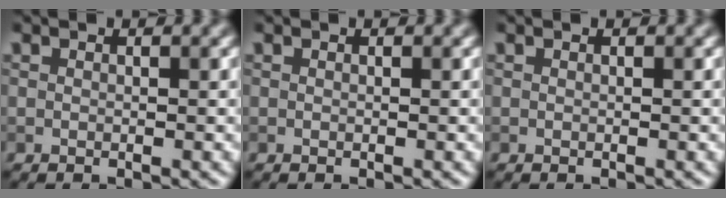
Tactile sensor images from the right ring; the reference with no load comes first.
{"total": 0.0}
{"total": 0.0}